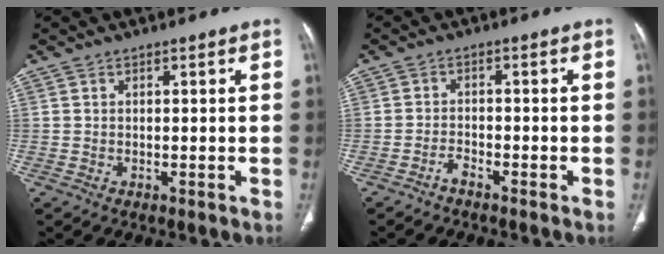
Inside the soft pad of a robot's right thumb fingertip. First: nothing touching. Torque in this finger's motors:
{"motor_torque": [-0.08, -0.06, -0.03, 0.06, -0.02]}